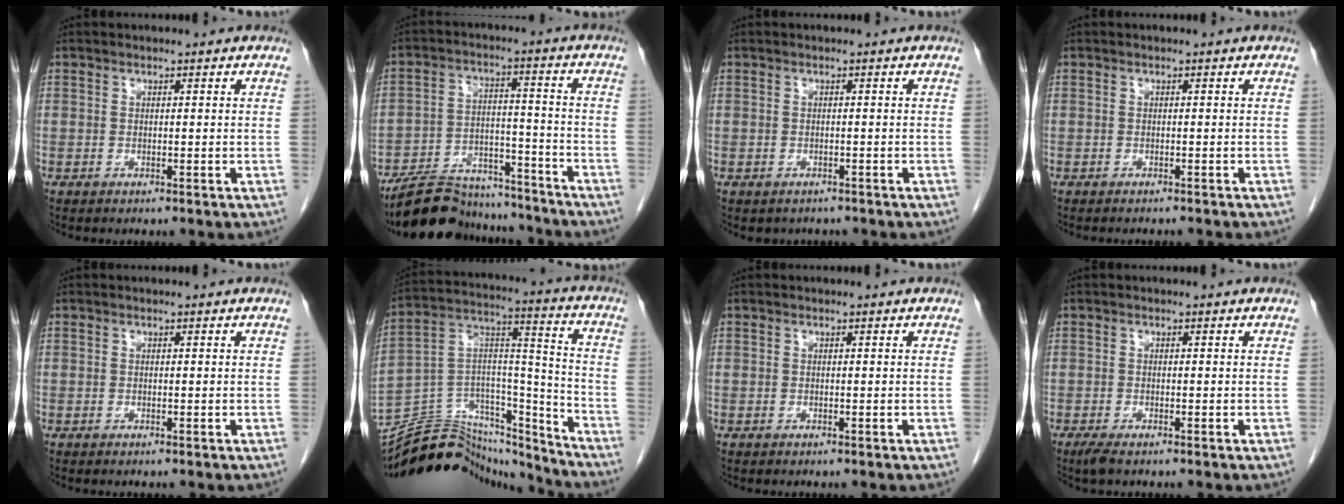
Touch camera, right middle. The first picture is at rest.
{"total": 14.2, "force": [-13.2, 4.1, 3.5], "torque": [-0.049, 0.023, -0.206]}
{"total": 2.1, "force": [-1.8, 1.1, 0.2], "torque": [-0.010, -0.001, -0.022]}
{"total": 2.6, "force": [-2.5, 0.2, 0.7], "torque": [-0.007, -0.004, -0.029]}
{"total": 0.0}
{"total": 24.9, "force": [-23.4, 6.1, 5.8], "torque": [-0.125, 0.036, -0.367]}
{"total": 0.0}
{"total": 1.7, "force": [-1.2, 0.3, 1.1], "torque": [-0.030, -0.007, -0.024]}